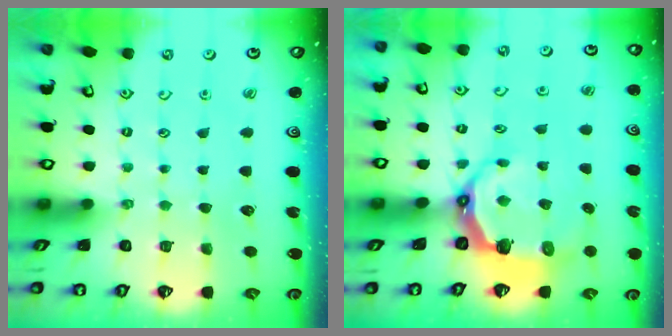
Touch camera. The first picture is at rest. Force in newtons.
{"total": 7.9, "press": 6.3, "slide": 4.8}